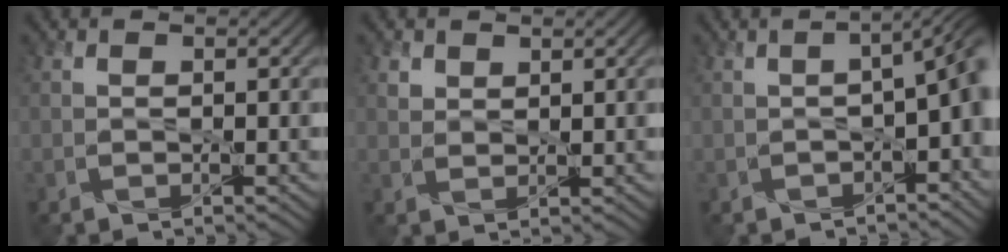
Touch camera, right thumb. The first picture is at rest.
{"total": 2.0, "force": [1.4, 1.2, 0.7], "torque": [-0.023, -0.003, 0.033]}
{"total": 5.6, "force": [-1.8, 1.7, 4.9], "torque": [-0.071, -0.012, -0.026]}